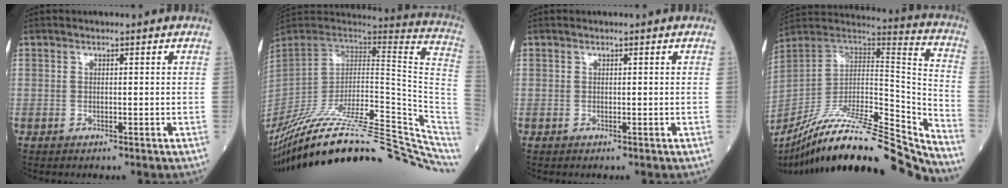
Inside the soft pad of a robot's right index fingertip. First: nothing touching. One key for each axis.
{"total": 35.5, "fx": -28.3, "fy": 5.9, "fz": 20.7, "tx": -0.252, "ty": -0.033, "tz": -0.412}
{"total": 0.0}
{"total": 30.8, "fx": -26.9, "fy": 1.7, "fz": 14.8, "tx": -0.194, "ty": -0.027, "tz": -0.417}